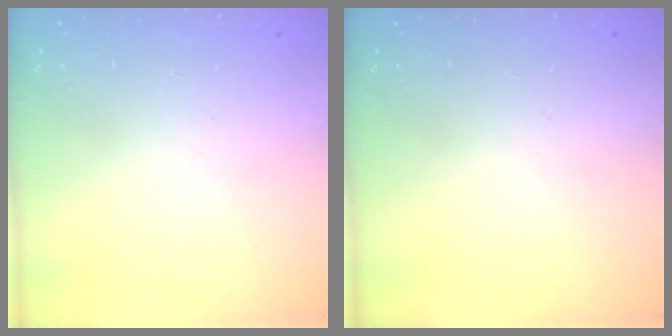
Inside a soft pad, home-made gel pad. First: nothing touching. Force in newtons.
{"total": 0.0}